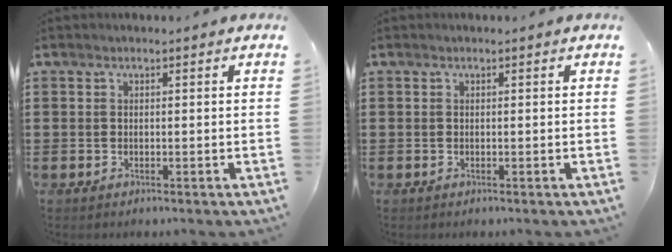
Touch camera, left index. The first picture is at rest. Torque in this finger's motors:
{"motor_torque": [0.00, 0.00, 0.00, 0.00]}